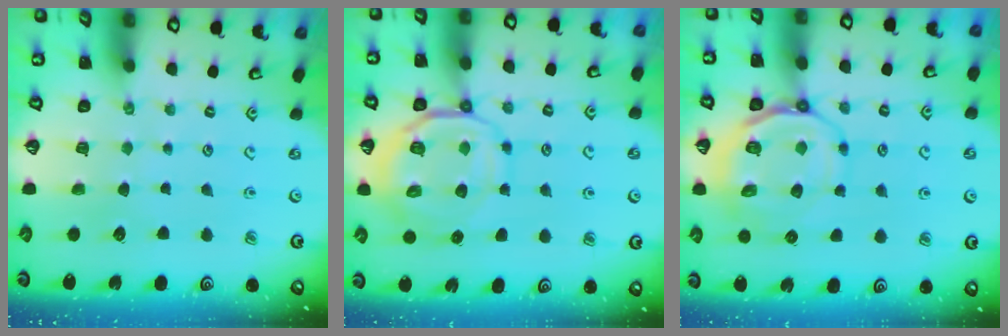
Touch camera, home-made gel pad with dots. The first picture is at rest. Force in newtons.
{"total": 10.9, "press": 10.7, "slide": 2.1}
{"total": 11.1, "press": 10.8, "slide": 2.3}